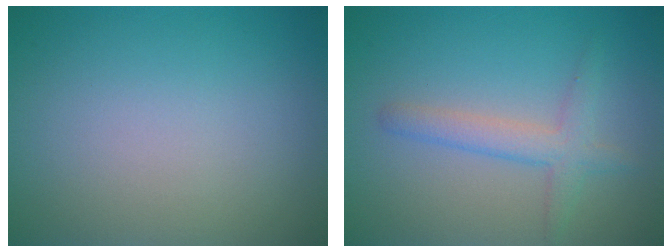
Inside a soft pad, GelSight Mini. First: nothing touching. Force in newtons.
{"total": 2.7, "press": 2.7, "slide": 0.2}